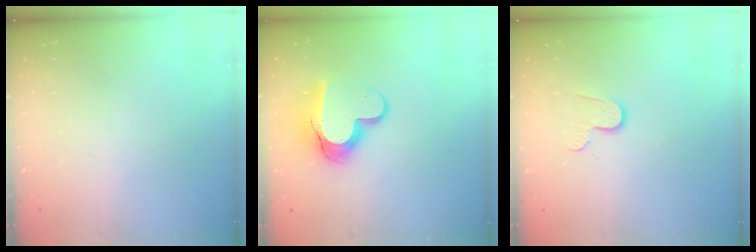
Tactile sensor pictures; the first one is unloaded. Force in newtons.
{"total": 11.8, "press": 11.8, "slide": 1.0}
{"total": 6.3, "press": 6.3, "slide": 0.5}